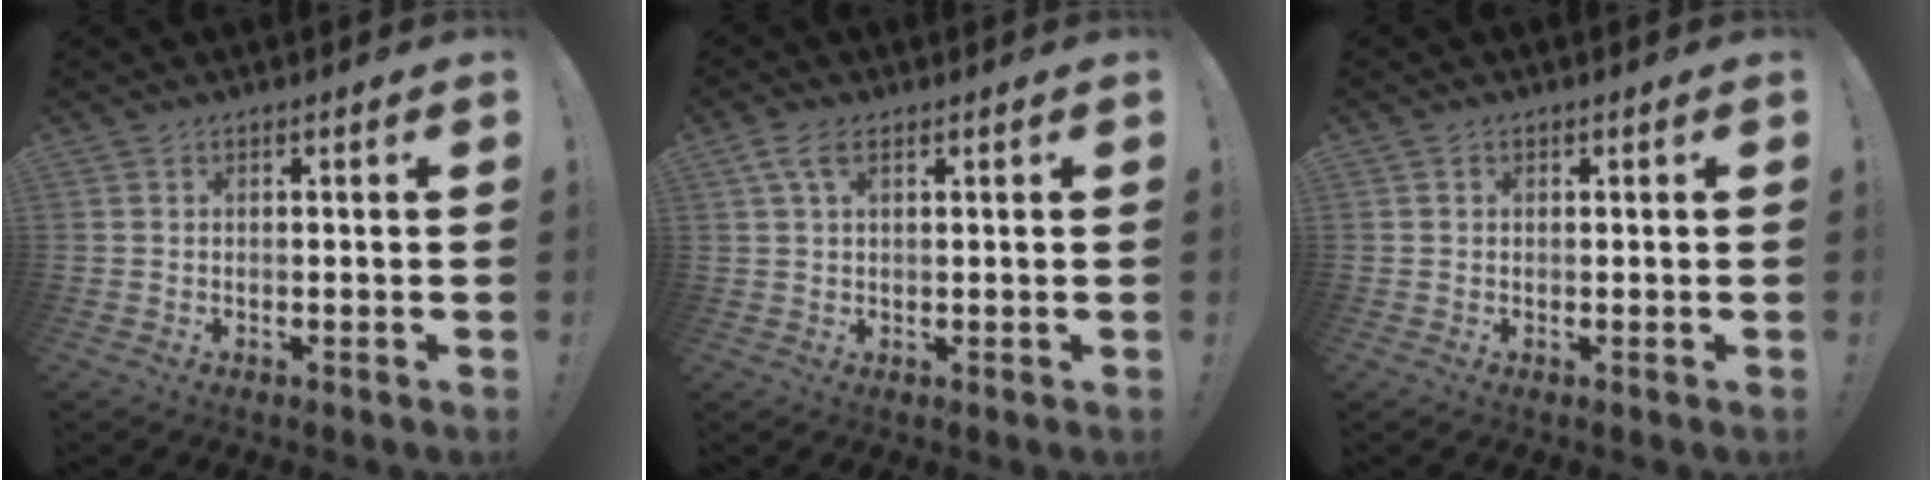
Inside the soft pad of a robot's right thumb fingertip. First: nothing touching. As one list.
[{"total": 4.7, "force": [2.0, 2.4, 3.5], "torque": [-0.066, 0.002, 0.038]}, {"total": 0.5, "force": [0.1, 0.5, 0.0], "torque": [-0.001, 0.002, 0.002]}]